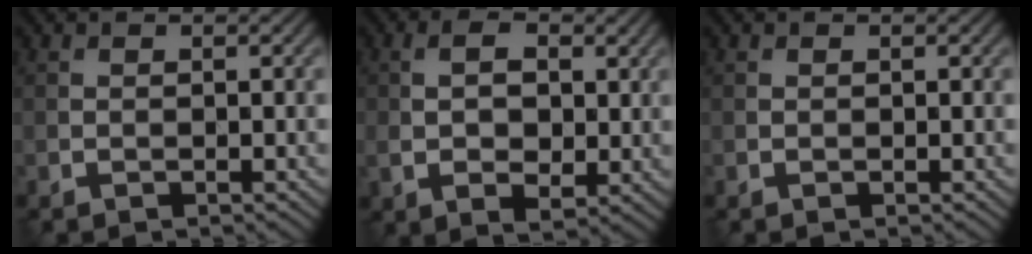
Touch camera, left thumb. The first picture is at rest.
{"total": 5.6, "force": [0.7, 3.2, 4.5], "torque": [-0.087, -0.002, 0.010]}
{"total": 0.0}